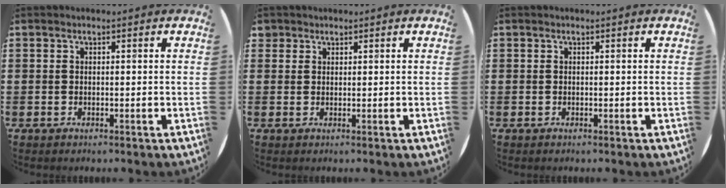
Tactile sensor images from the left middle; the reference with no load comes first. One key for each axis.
{"total": 1.2, "fx": 1.0, "fy": 0.6, "fz": 0.0, "tx": -0.002, "ty": 0.004, "tz": 0.021}
{"total": 0.0}